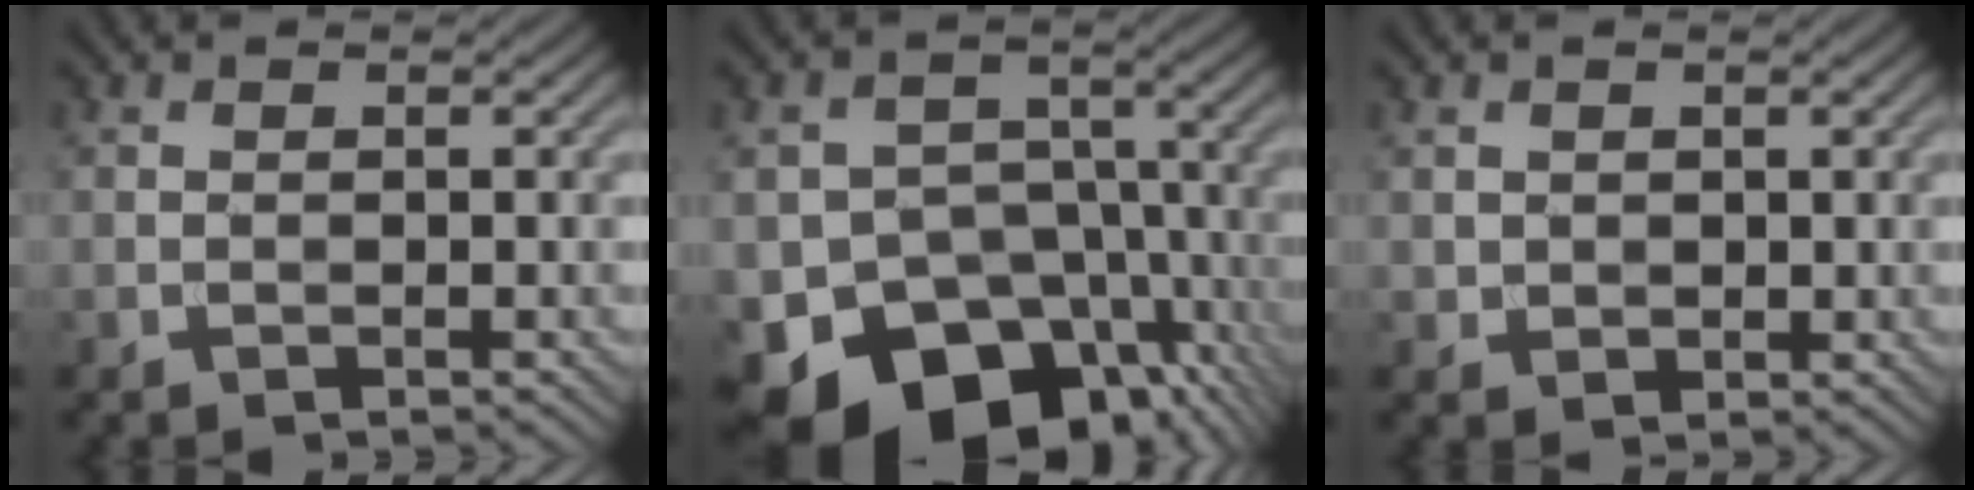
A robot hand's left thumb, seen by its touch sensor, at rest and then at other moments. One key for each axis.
{"total": 18.5, "fx": -10.6, "fy": 13.1, "fz": 7.6, "tx": -0.135, "ty": -0.047, "tz": -0.156}
{"total": 1.6, "fx": 0.8, "fy": 1.4, "fz": 0.5, "tx": -0.017, "ty": -0.005, "tz": 0.018}